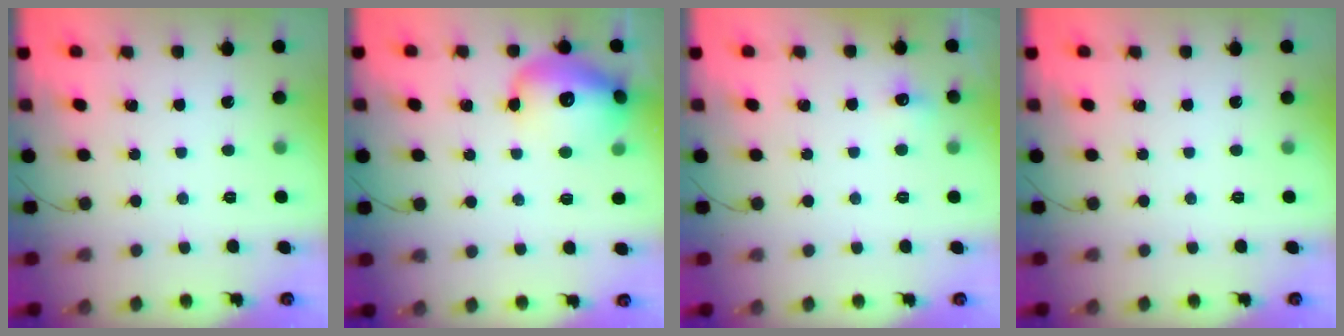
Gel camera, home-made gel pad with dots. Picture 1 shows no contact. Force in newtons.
{"total": 17.7, "press": 17.6, "slide": 2.0}
{"total": 4.6, "press": 4.5, "slide": 1.2}
{"total": 0.0}